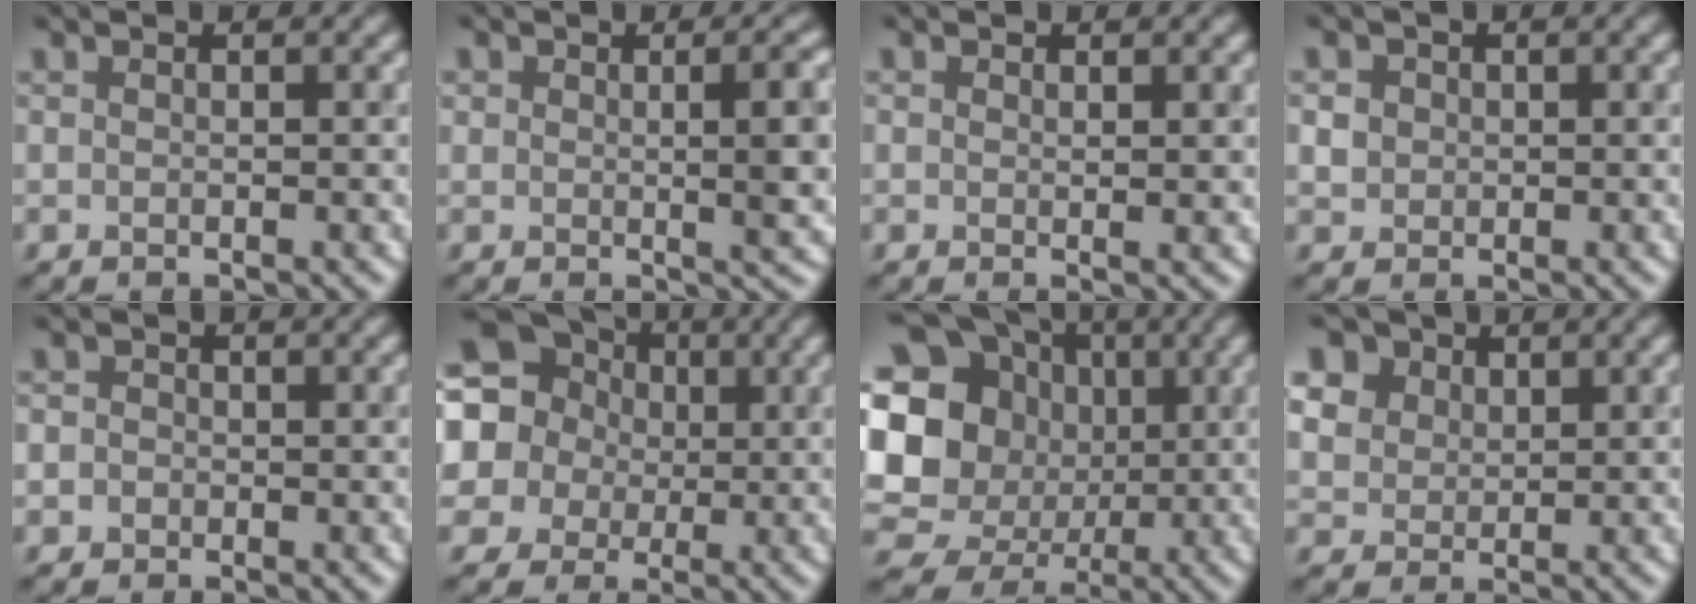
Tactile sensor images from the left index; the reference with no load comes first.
{"total": 4.5, "force": [0.7, 1.4, 4.2], "torque": [-0.047, 0.001, 0.009]}
{"total": 0.7, "force": [0.3, 0.3, 0.6], "torque": [-0.006, -0.004, 0.005]}
{"total": 2.1, "force": [0.6, 1.9, 0.8], "torque": [-0.018, 0.008, 0.014]}
{"total": 2.2, "force": [0.2, 2.1, 0.8], "torque": [0.011, 0.012, -0.023]}
{"total": 17.3, "force": [4.2, 15.5, 6.4], "torque": [-0.178, 0.018, 0.035]}
{"total": 20.8, "force": [1.8, 18.9, 8.6], "torque": [-0.204, 0.017, -0.003]}
{"total": 10.6, "force": [5.8, 7.6, 4.8], "torque": [-0.128, 0.031, 0.089]}